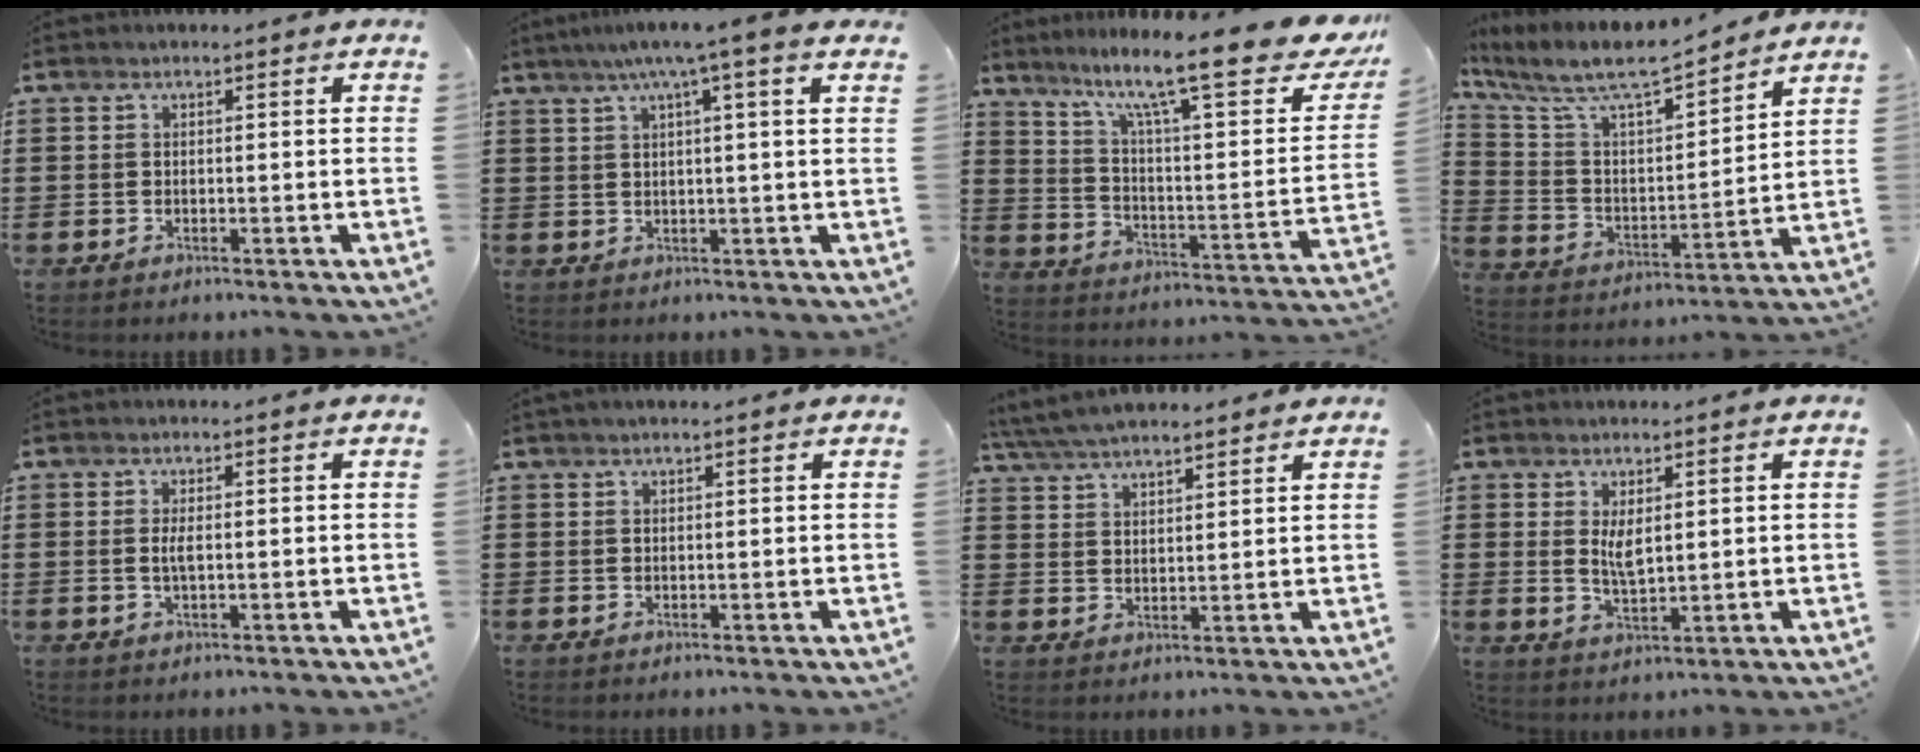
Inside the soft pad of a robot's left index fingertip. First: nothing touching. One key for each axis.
{"total": 4.9, "fx": 2.6, "fy": -0.6, "fz": 4.1, "tx": -0.084, "ty": -0.001, "tz": 0.041}
{"total": 14.7, "fx": 10.9, "fy": 1.9, "fz": 9.7, "tx": -0.180, "ty": -0.073, "tz": 0.172}
{"total": 8.1, "fx": 6.9, "fy": 1.3, "fz": 4.1, "tx": -0.111, "ty": -0.049, "tz": 0.113}
{"total": 1.8, "fx": 0.1, "fy": 0.4, "fz": 1.8, "tx": -0.042, "ty": -0.005, "tz": -0.001}
{"total": 0.9, "fx": 0.7, "fy": 0.1, "fz": 0.5, "tx": -0.011, "ty": 0.000, "tz": 0.013}
{"total": 5.4, "fx": 5.0, "fy": 0.8, "fz": 1.7, "tx": -0.051, "ty": -0.014, "tz": 0.092}
{"total": 3.6, "fx": 1.4, "fy": 1.2, "fz": 3.1, "tx": -0.064, "ty": 0.001, "tz": 0.026}